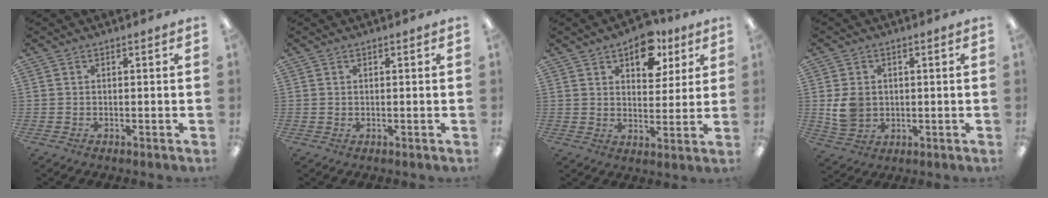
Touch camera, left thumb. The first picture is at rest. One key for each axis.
{"total": 0.6, "fx": 0.3, "fy": 0.4, "fz": 0.4, "tx": 0.000, "ty": -0.001, "tz": 0.004}
{"total": 11.2, "fx": 6.8, "fy": 6.5, "fz": 6.1, "tx": -0.067, "ty": -0.027, "tz": 0.114}
{"total": 6.2, "fx": 0.5, "fy": 5.3, "fz": 3.1, "tx": -0.052, "ty": 0.006, "tz": 0.012}